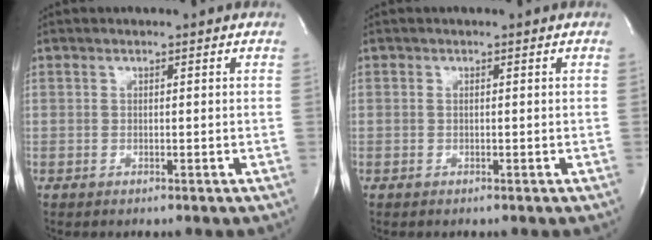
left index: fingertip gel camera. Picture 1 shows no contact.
{"total": 0.0}